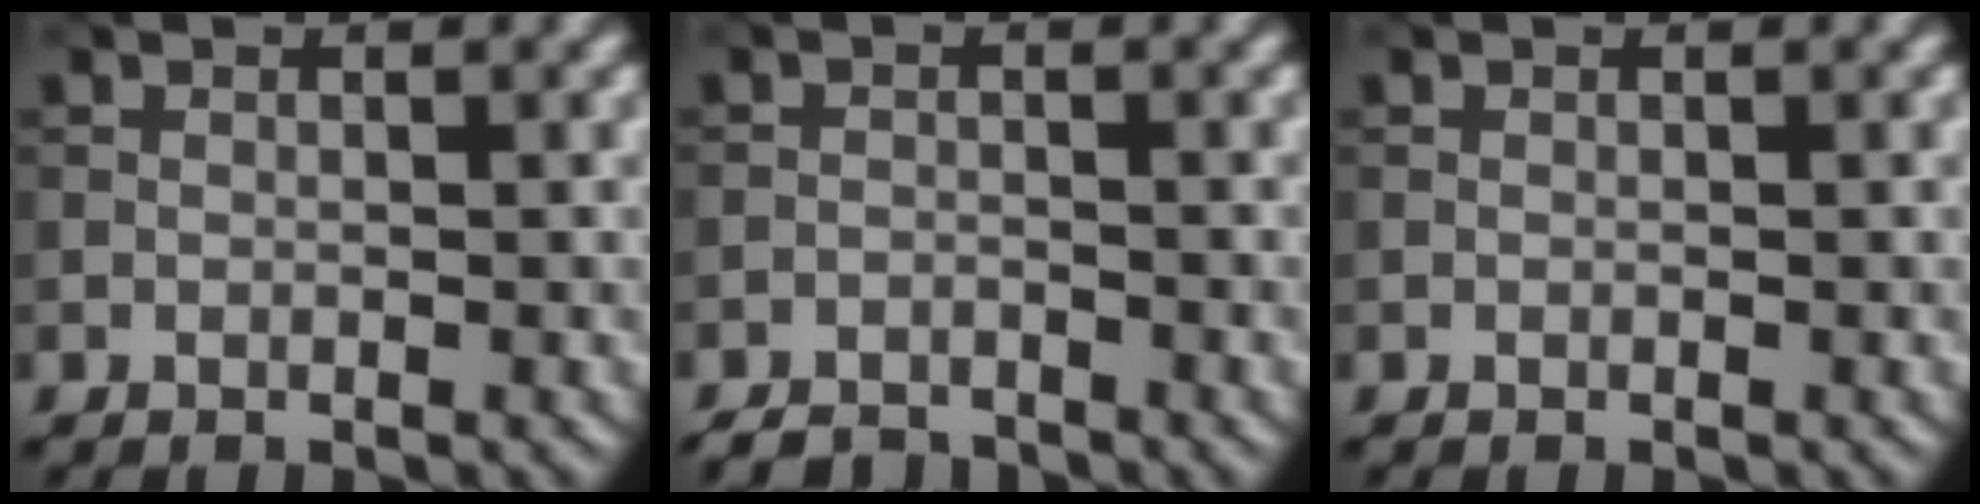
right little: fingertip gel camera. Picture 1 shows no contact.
{"total": 3.0, "force": [-2.9, 0.6, 0.6], "torque": [-0.011, -0.006, -0.056]}
{"total": 0.0}